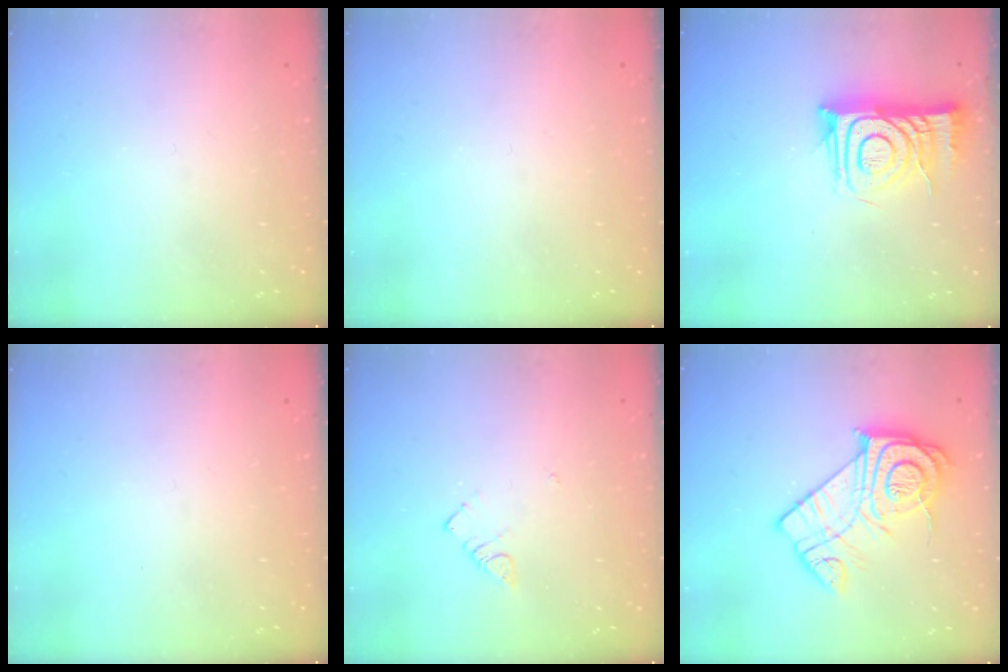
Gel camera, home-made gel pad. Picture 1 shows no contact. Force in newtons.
{"total": 0.0}
{"total": 14.2, "press": 14.2, "slide": 1.2}
{"total": 0.0}
{"total": 3.0, "press": 2.9, "slide": 0.4}
{"total": 16.5, "press": 16.4, "slide": 1.3}